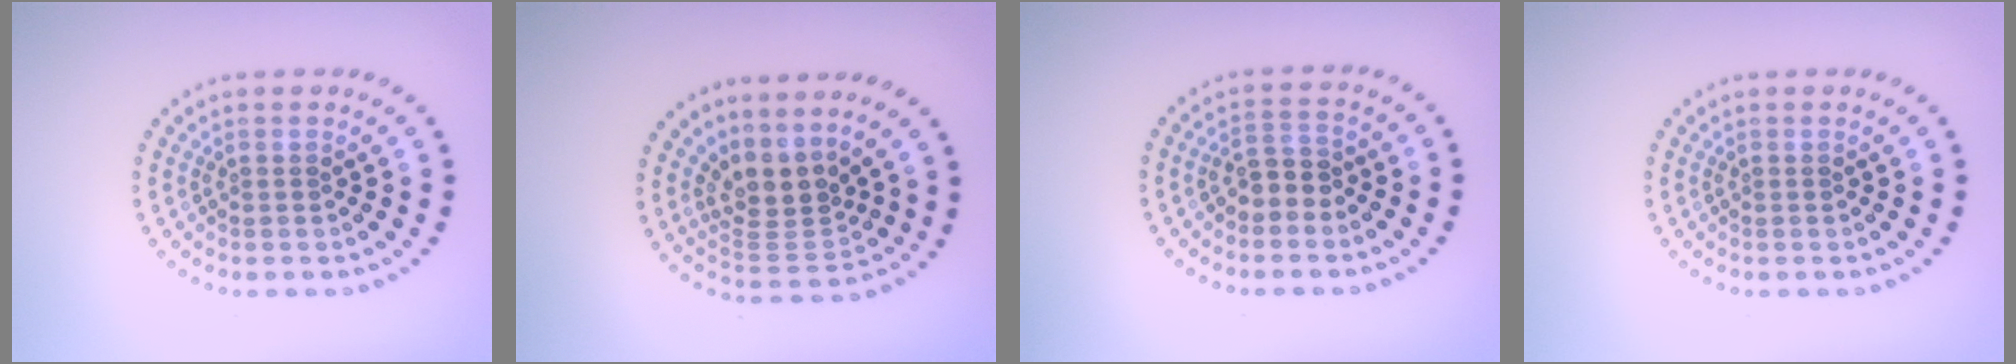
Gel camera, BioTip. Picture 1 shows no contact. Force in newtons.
{"total": 3.6, "press": 2.6, "slide": 2.5}
{"total": 2.4, "press": 2.2, "slide": 0.9}
{"total": 0.0}